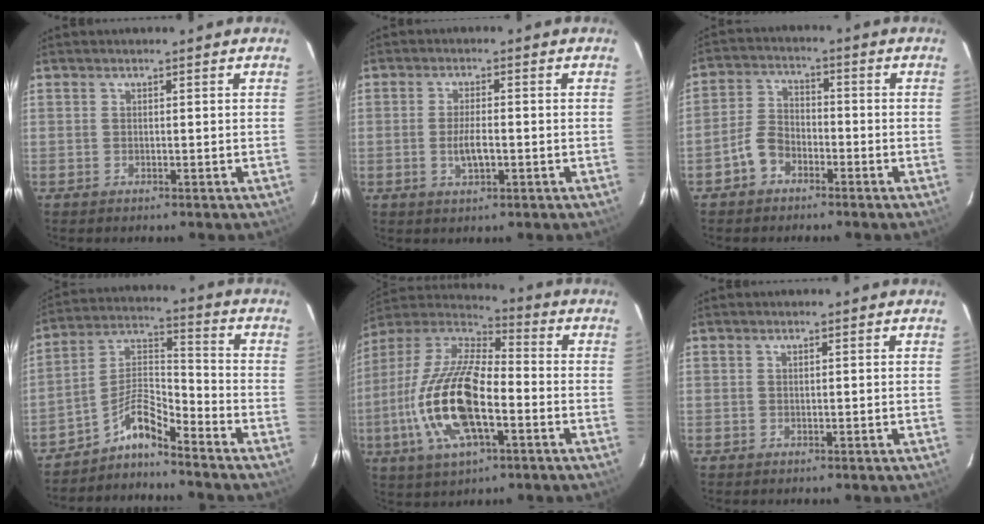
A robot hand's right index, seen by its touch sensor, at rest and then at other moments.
{"total": 4.1, "force": [-1.0, 1.2, 3.8], "torque": [-0.072, -0.004, -0.016]}
{"total": 5.7, "force": [-3.3, 3.8, 2.6], "torque": [-0.061, 0.020, -0.063]}
{"total": 7.1, "force": [-6.2, 0.7, 3.4], "torque": [-0.076, 0.035, -0.127]}
{"total": 20.0, "force": [-5.3, 7.7, 17.7], "torque": [-0.371, -0.011, -0.105]}
{"total": 0.0}